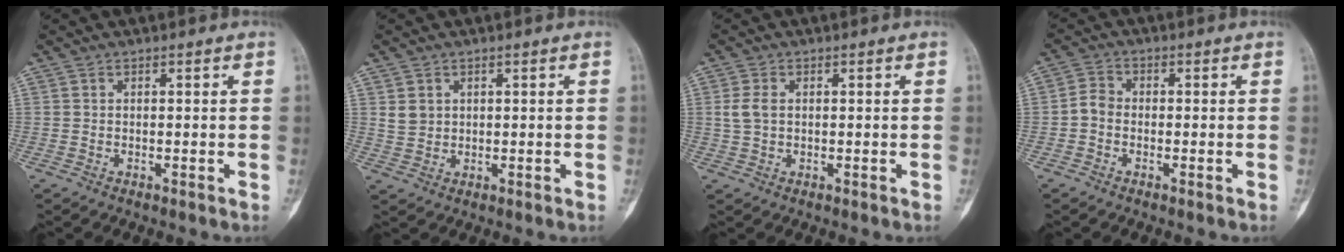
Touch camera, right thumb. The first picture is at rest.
{"total": 2.7, "force": [1.0, 2.2, 1.1], "torque": [-0.014, -0.005, 0.027]}
{"total": 3.2, "force": [0.5, 2.1, 2.3], "torque": [-0.053, 0.004, 0.010]}
{"total": 3.0, "force": [-0.9, 2.3, 1.7], "torque": [-0.026, 0.010, -0.026]}